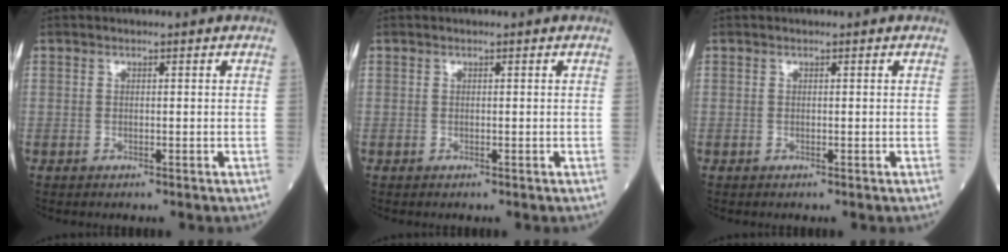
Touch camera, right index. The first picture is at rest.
{"total": 0.0}
{"total": 0.0}